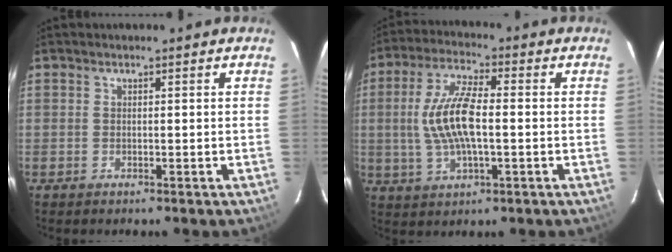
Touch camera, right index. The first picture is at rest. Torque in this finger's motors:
{"motor_torque": [0.48, -0.01, 0.57, 0.21]}